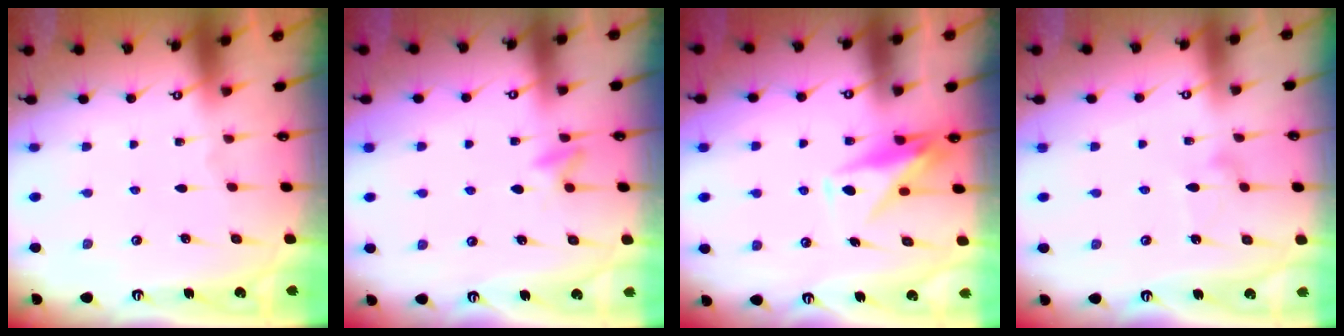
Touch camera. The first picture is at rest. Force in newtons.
{"total": 5.2, "press": 5.1, "slide": 1.0}
{"total": 9.8, "press": 9.8, "slide": 0.6}
{"total": 8.1, "press": 8.0, "slide": 0.4}